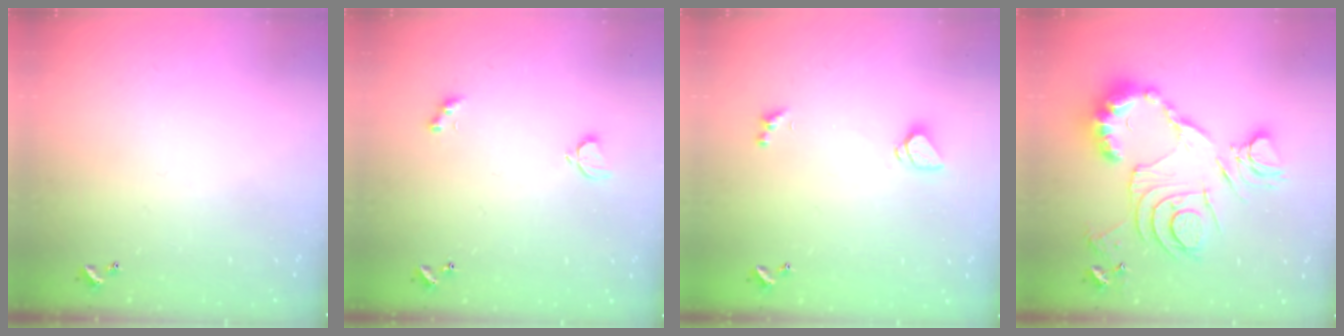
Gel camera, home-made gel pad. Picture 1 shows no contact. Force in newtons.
{"total": 2.1, "press": 2.1, "slide": 0.5}
{"total": 1.5, "press": 1.4, "slide": 0.5}
{"total": 17.7, "press": 17.6, "slide": 1.4}